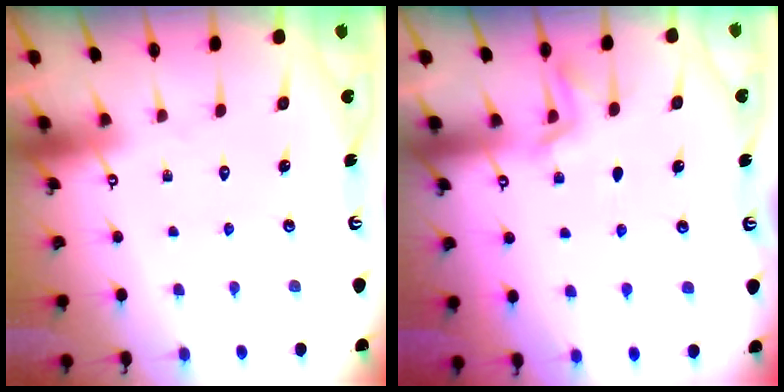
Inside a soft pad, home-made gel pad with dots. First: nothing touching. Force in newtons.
{"total": 1.6, "press": 1.5, "slide": 0.6}